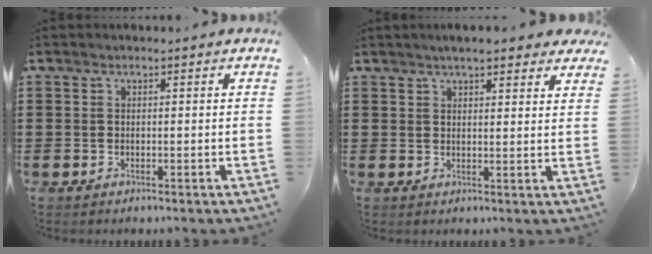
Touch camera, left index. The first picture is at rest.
{"total": 3.8, "force": [3.2, 0.5, 1.8], "torque": [-0.045, 0.003, 0.058]}